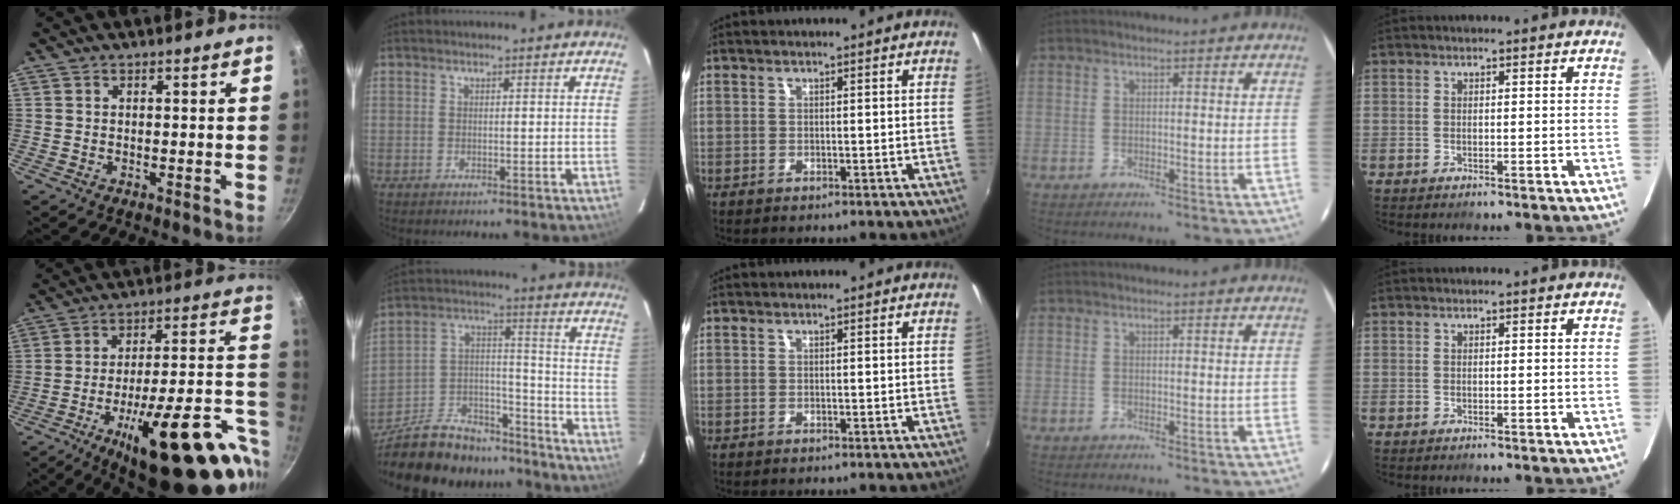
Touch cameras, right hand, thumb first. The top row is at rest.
{"thumb": {"total": 29.0, "force": [-10.4, 9.6, 25.3], "torque": [-0.315, 0.023, -0.142]}, "index": {"total": 26.6, "force": [-21.1, 11.8, 11.3], "torque": [-0.235, 0.034, -0.311]}}